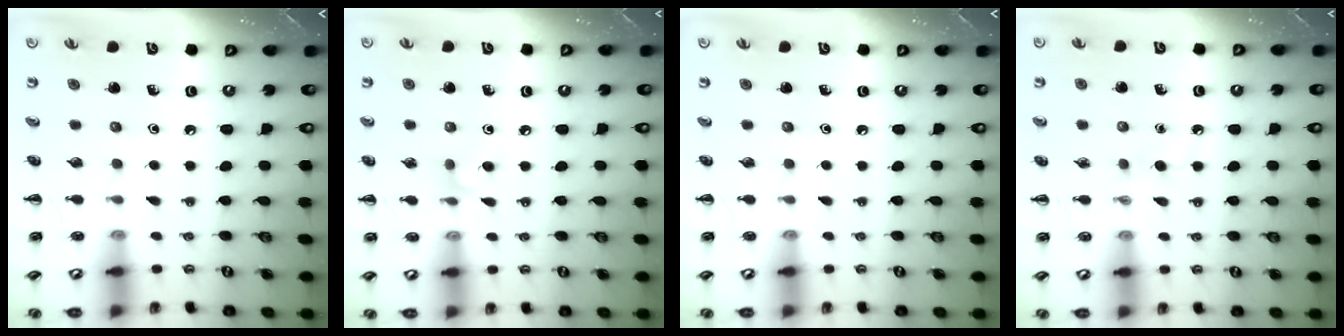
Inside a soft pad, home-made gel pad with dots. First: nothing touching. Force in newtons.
{"total": 5.0, "press": 4.7, "slide": 1.7}
{"total": 0.0}
{"total": 2.5, "press": 2.3, "slide": 1.0}